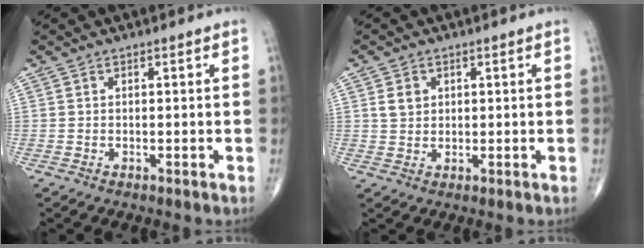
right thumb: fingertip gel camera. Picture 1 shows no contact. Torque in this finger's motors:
{"motor_torque": [0.29, 0.18, 0.33, -0.14, 0.02]}